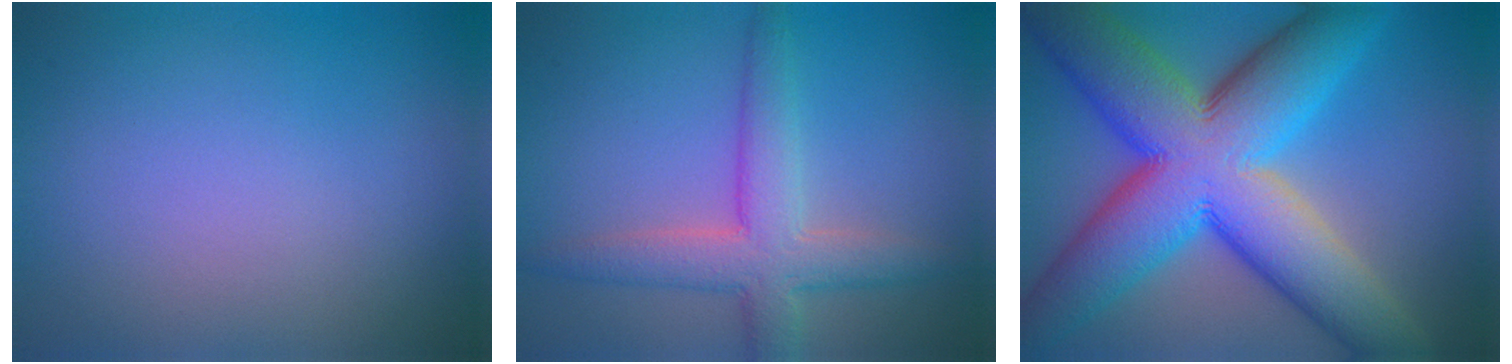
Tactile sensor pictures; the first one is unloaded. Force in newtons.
{"total": 5.2, "press": 5.1, "slide": 0.3}
{"total": 16.4, "press": 16.4, "slide": 0.5}